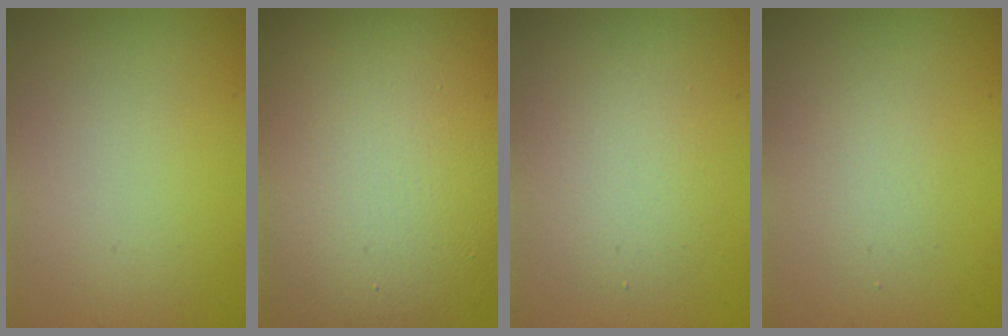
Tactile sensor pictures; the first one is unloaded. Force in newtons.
{"total": 15.5, "press": 15.5, "slide": 1.0}
{"total": 2.9, "press": 2.8, "slide": 0.2}
{"total": 1.6, "press": 1.6, "slide": 0.1}